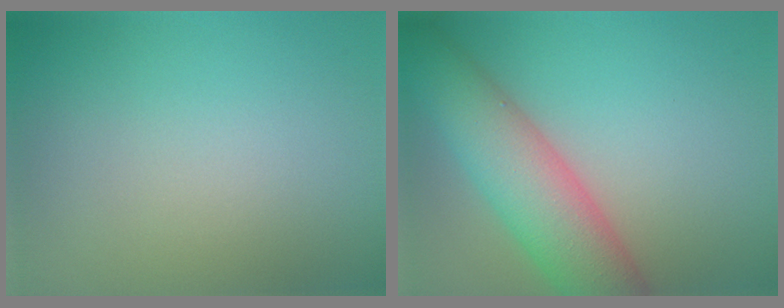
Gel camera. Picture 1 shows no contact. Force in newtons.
{"total": 8.2, "press": 8.2, "slide": 0.2}